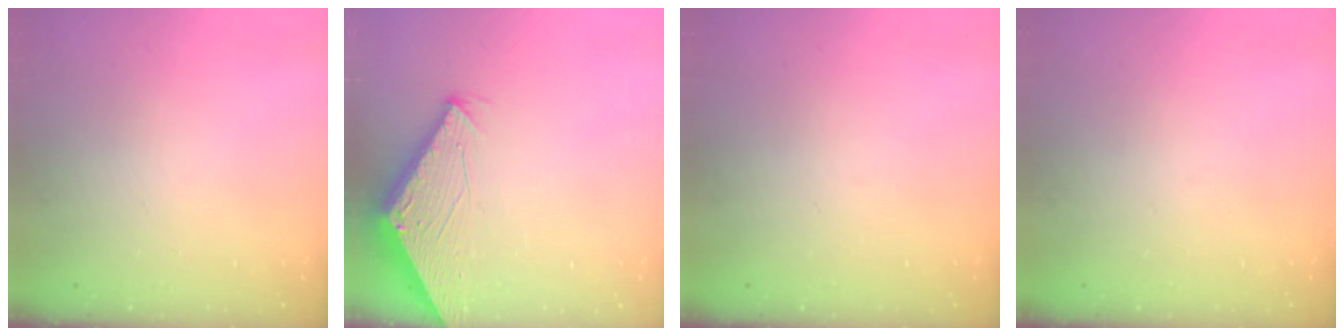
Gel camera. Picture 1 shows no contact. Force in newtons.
{"total": 2.9, "press": 2.9, "slide": 0.2}
{"total": 0.0}
{"total": 0.0}